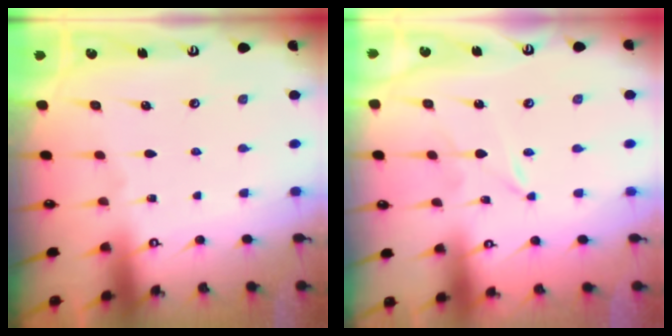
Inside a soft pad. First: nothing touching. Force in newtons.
{"total": 0.0}